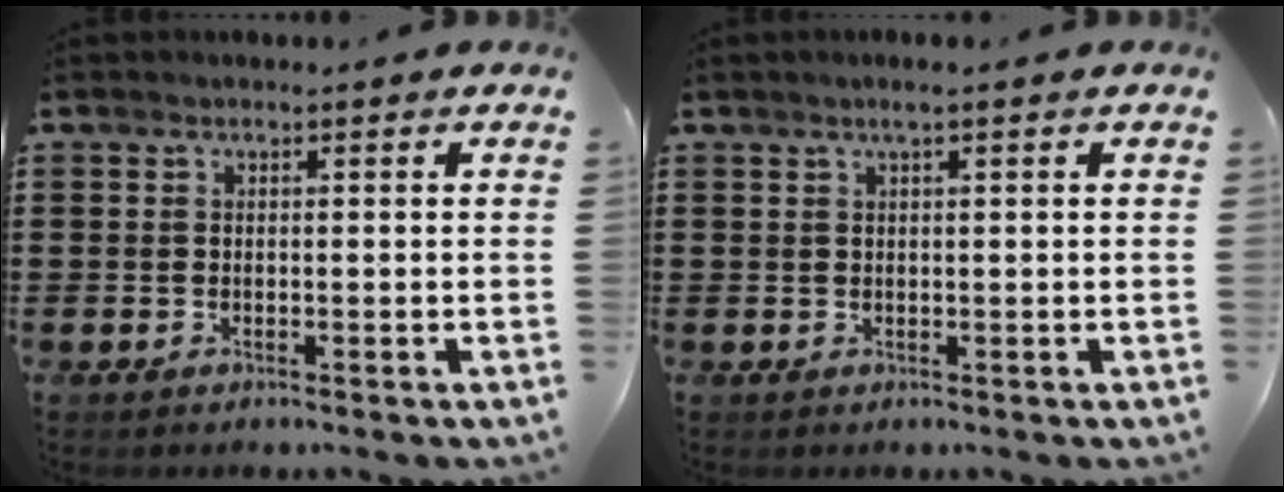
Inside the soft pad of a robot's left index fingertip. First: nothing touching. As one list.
[{"total": 1.4, "force": [0.8, 0.1, 1.2], "torque": [-0.023, 0.002, 0.013]}]